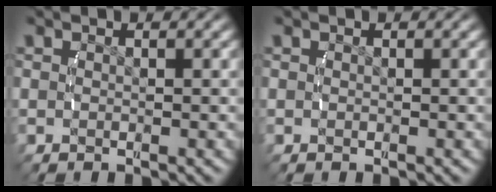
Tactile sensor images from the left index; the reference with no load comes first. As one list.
[{"total": 0.0}]